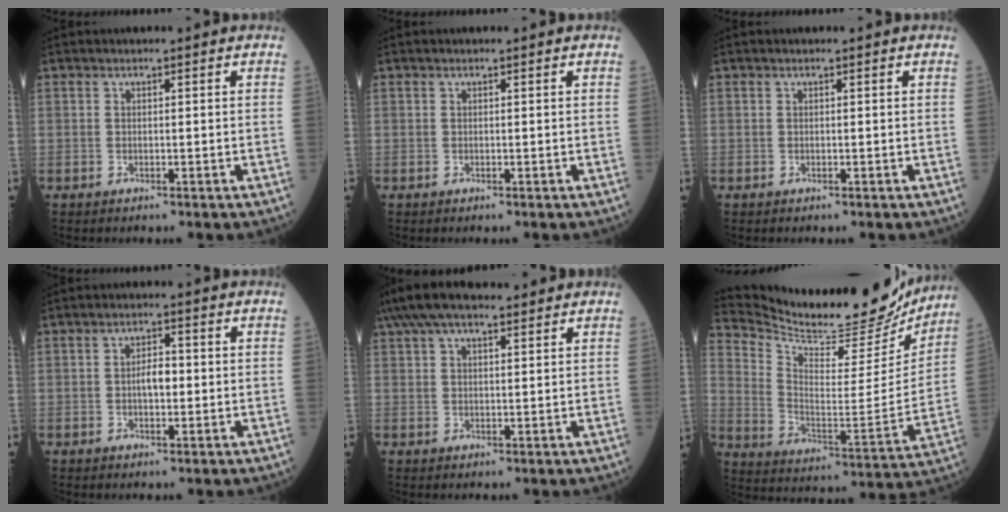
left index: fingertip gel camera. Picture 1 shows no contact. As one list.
[{"total": 0.0}, {"total": 0.0}, {"total": 3.1, "force": [-0.4, 1.4, 2.7], "torque": [-0.047, 0.003, -0.010]}, {"total": 9.1, "force": [6.9, 2.8, 5.2], "torque": [-0.100, 0.046, 0.121]}, {"total": 22.2, "force": [20.9, 4.4, 5.8], "torque": [-0.112, -0.055, 0.303]}]